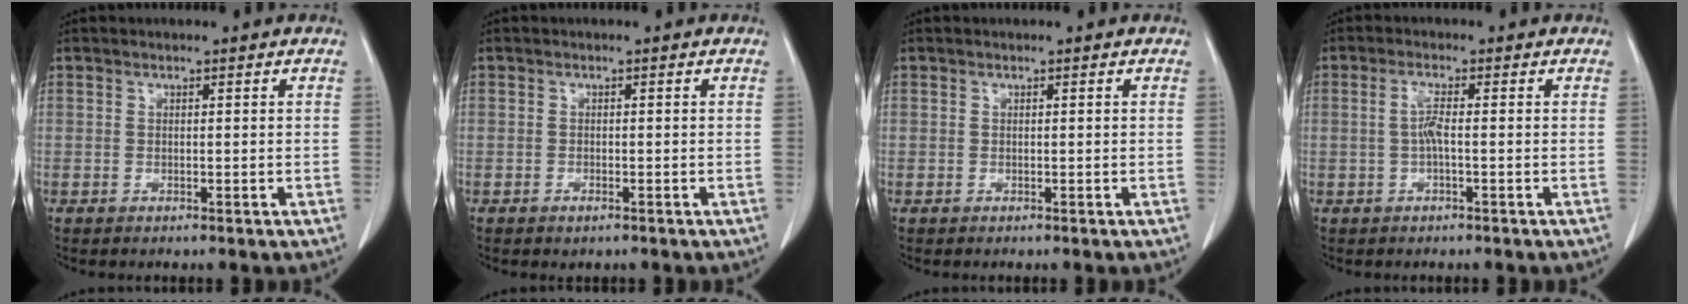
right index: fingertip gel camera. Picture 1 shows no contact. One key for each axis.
{"total": 0.7, "fx": -0.5, "fy": 0.3, "fz": 0.4, "tx": -0.013, "ty": -0.003, "tz": -0.003}
{"total": 0.0}
{"total": 2.6, "fx": -0.2, "fy": 0.2, "fz": 2.5, "tx": -0.053, "ty": 0.002, "tz": -0.004}